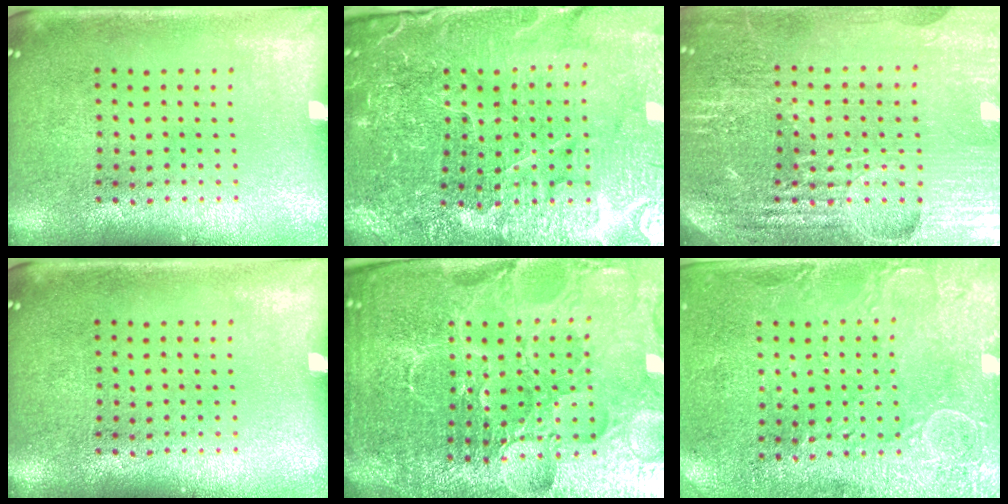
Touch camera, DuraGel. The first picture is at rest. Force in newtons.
{"total": 4.8, "press": 4.6, "slide": 1.3}
{"total": 5.7, "press": 5.1, "slide": 2.5}
{"total": 0.0}
{"total": 6.9, "press": 6.0, "slide": 3.2}
{"total": 2.7, "press": 2.6, "slide": 0.8}